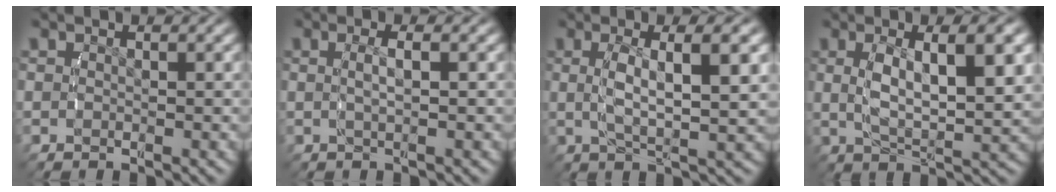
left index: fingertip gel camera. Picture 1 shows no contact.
{"total": 2.1, "force": [0.2, 0.1, 2.1], "torque": [-0.037, 0.000, 0.007]}
{"total": 5.1, "force": [0.6, 1.0, 5.0], "torque": [-0.094, 0.000, 0.019]}
{"total": 6.0, "force": [0.6, 2.1, 5.5], "torque": [-0.101, -0.004, 0.020]}